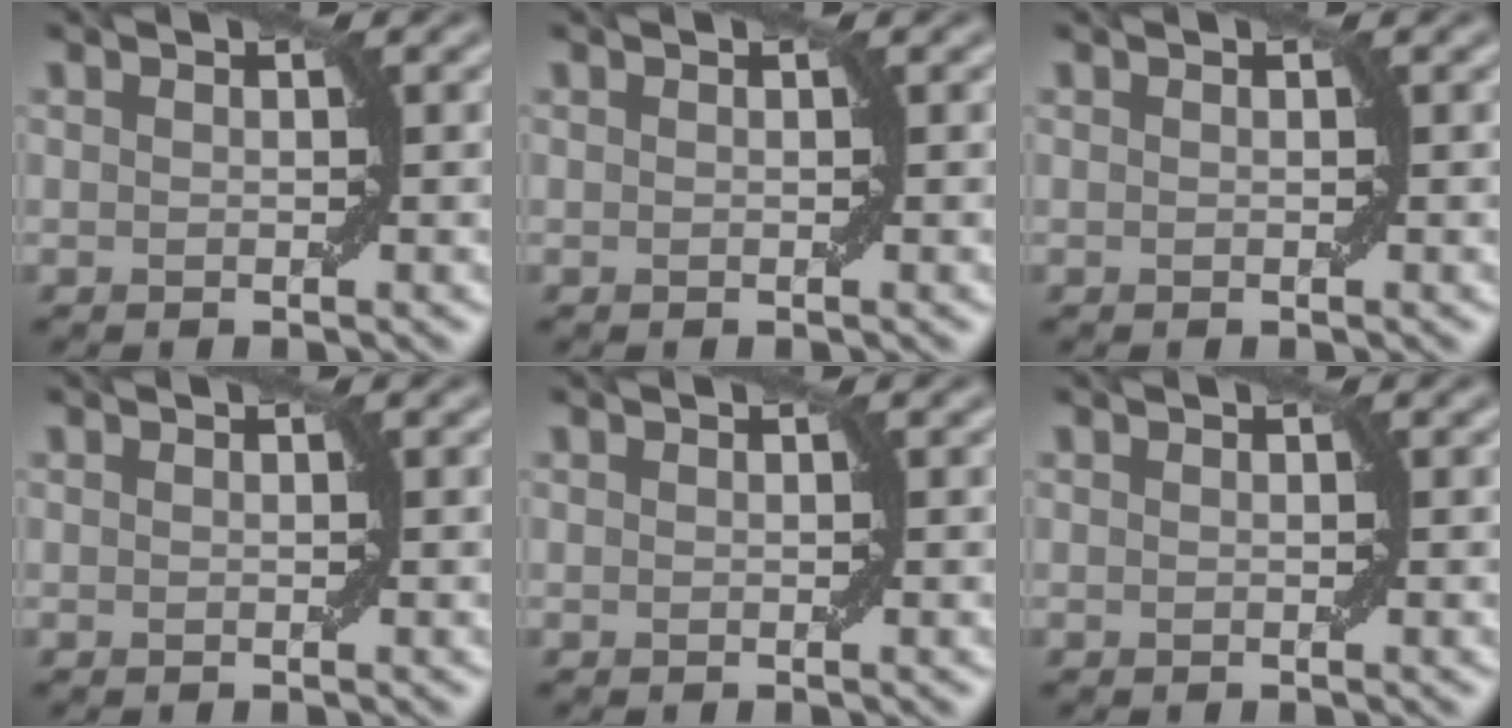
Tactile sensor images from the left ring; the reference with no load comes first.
{"total": 0.0}
{"total": 0.0}
{"total": 0.0}
{"total": 0.0}
{"total": 0.0}